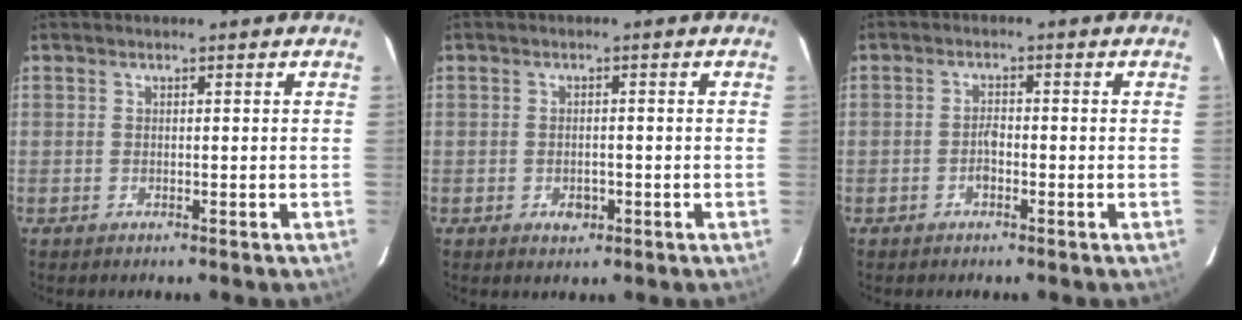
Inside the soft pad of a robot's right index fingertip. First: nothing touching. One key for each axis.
{"total": 2.1, "fx": -0.8, "fy": 1.3, "fz": 1.4, "tx": -0.024, "ty": 0.002, "tz": -0.006}
{"total": 2.2, "fx": -1.0, "fy": 0.8, "fz": 1.8, "tx": -0.031, "ty": 0.005, "tz": -0.020}